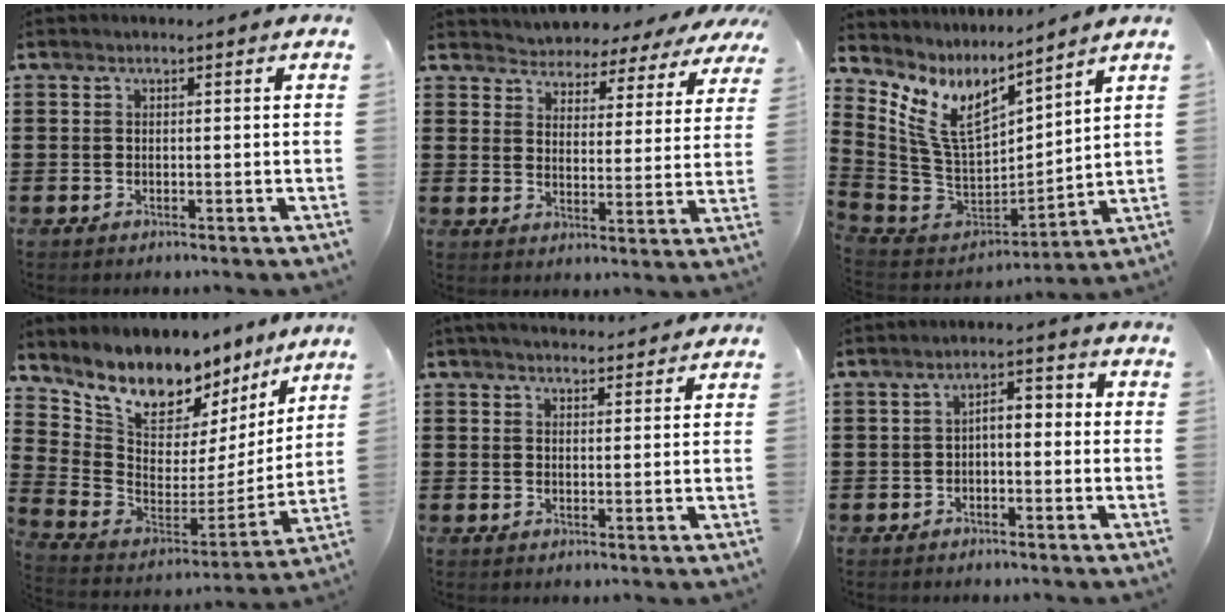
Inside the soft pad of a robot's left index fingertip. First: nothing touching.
{"total": 3.8, "force": [3.6, 0.7, -1.2], "torque": [-0.006, -0.027, 0.057]}
{"total": 9.3, "force": [5.5, 4.2, 6.2], "torque": [-0.166, -0.053, 0.098]}
{"total": 8.4, "force": [7.3, 3.7, 2.0], "torque": [-0.083, -0.066, 0.132]}
{"total": 2.9, "force": [2.8, 0.4, 0.5], "torque": [-0.018, -0.004, 0.054]}
{"total": 2.8, "force": [-1.3, 1.1, 2.3], "torque": [-0.047, 0.011, -0.031]}